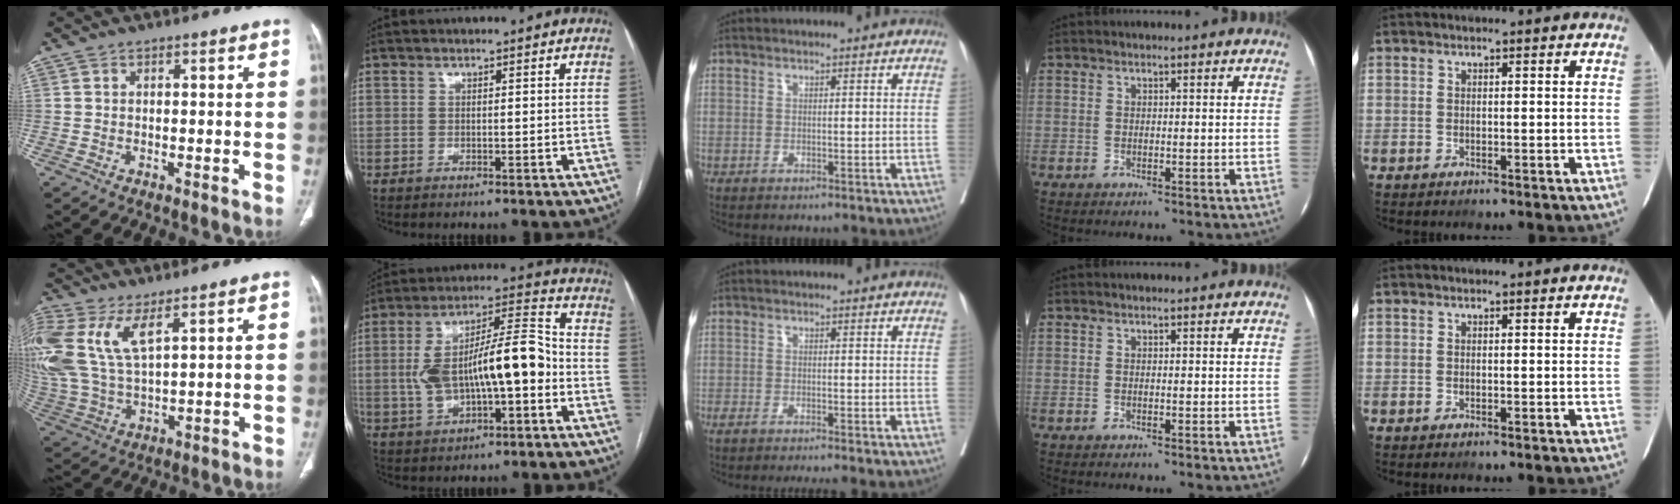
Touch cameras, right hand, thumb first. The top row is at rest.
{"thumb": {"total": 16.5, "force": [7.1, 7.6, 12.9], "torque": [-0.315, -0.011, 0.150]}, "index": {"total": 15.8, "force": [-2.1, 4.8, 14.9], "torque": [-0.271, 0.034, -0.027]}, "middle": {"total": 4.0, "force": [-3.4, -0.2, 2.0], "torque": [-0.022, -0.005, -0.055]}}